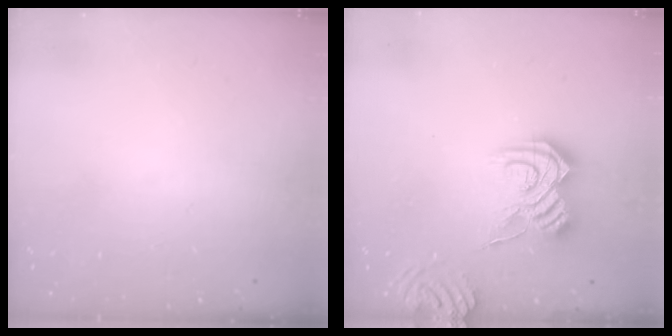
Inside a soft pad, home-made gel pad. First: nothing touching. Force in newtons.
{"total": 11.6, "press": 11.5, "slide": 1.1}